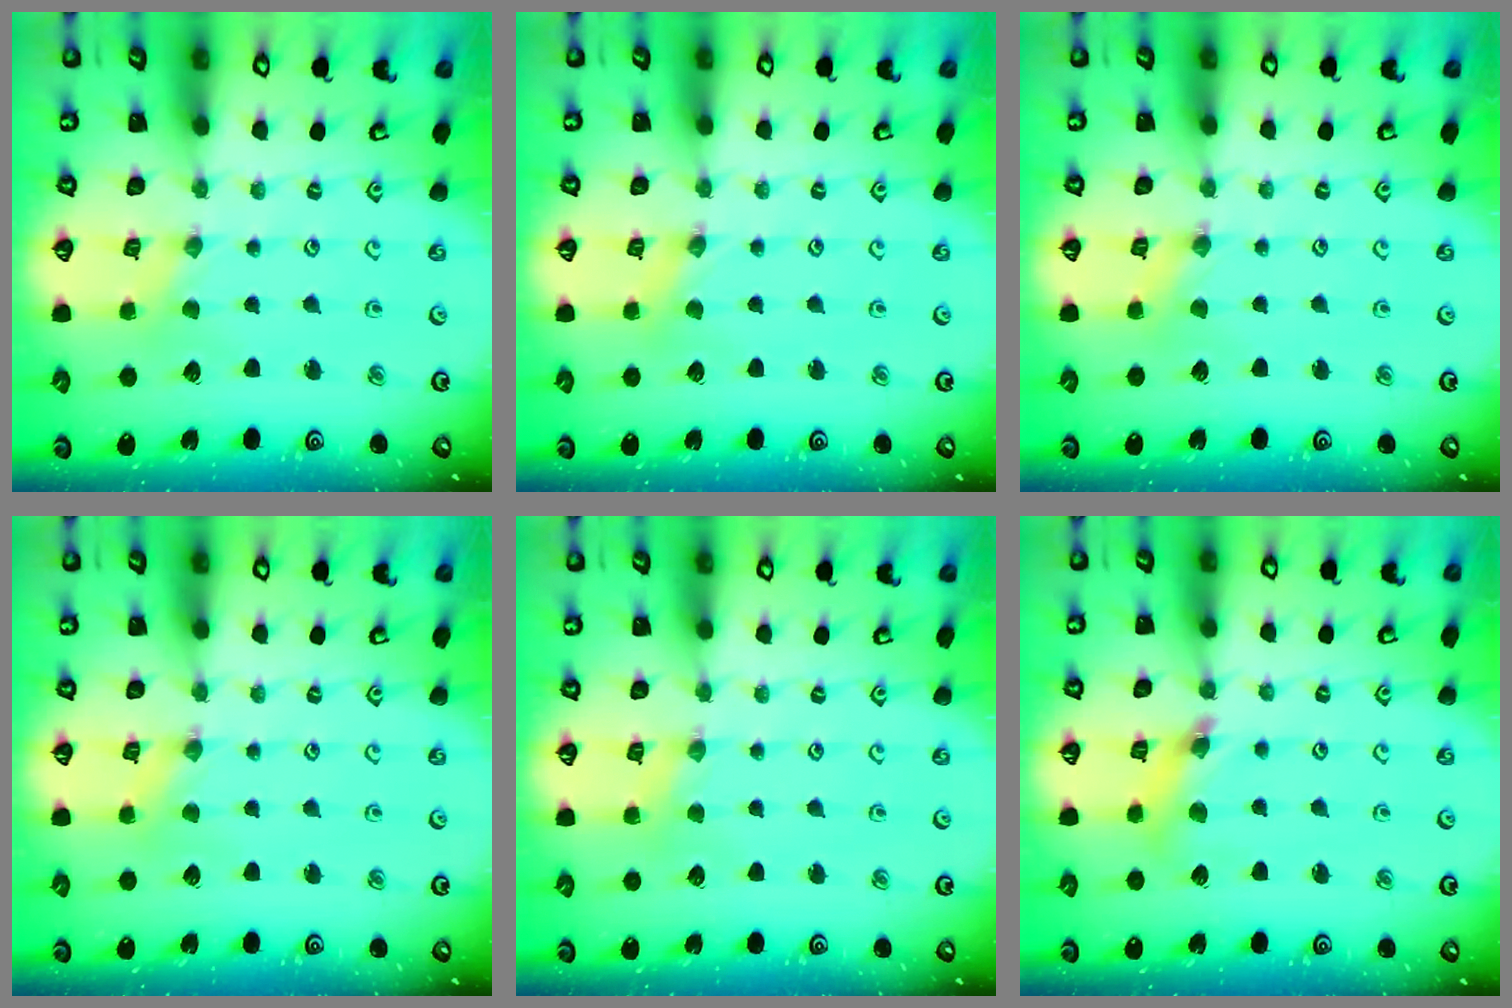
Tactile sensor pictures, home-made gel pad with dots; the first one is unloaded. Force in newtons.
{"total": 1.7, "press": 1.7, "slide": 0.3}
{"total": 0.0}
{"total": 0.8, "press": 0.7, "slide": 0.1}
{"total": 1.4, "press": 1.4, "slide": 0.3}
{"total": 8.3, "press": 8.3, "slide": 1.0}